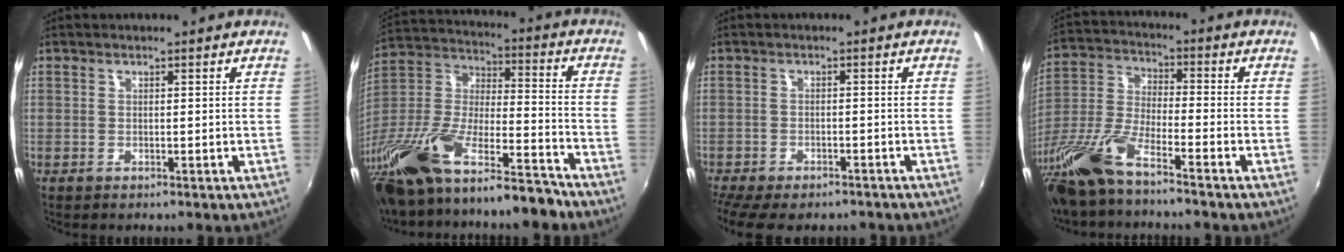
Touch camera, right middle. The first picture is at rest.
{"total": 25.5, "force": [-18.5, 6.2, 16.5], "torque": [-0.319, -0.039, -0.319]}
{"total": 9.5, "force": [-7.9, 2.8, 4.5], "torque": [-0.104, -0.036, -0.122]}
{"total": 14.4, "force": [-10.6, 2.2, 9.4], "torque": [-0.216, -0.024, -0.215]}